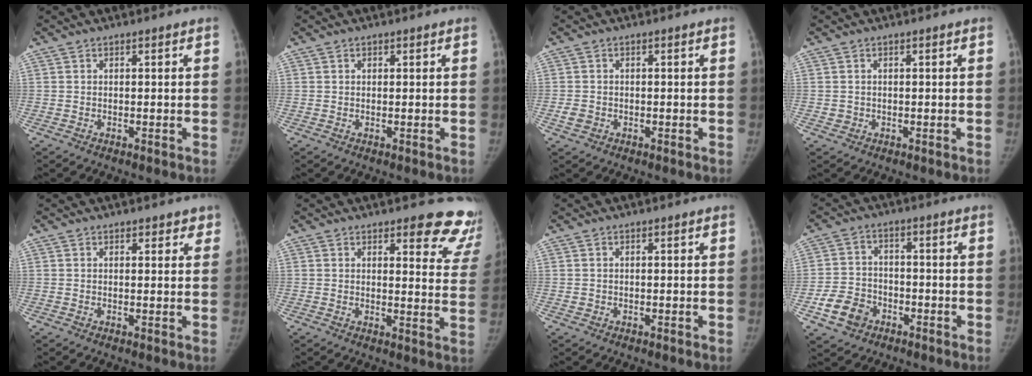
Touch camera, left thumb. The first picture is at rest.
{"total": 0.5, "force": [0.1, 0.4, 0.2], "torque": [0.001, 0.001, 0.002]}
{"total": 2.3, "force": [-0.8, 1.9, 0.9], "torque": [-0.011, 0.006, -0.012]}
{"total": 1.3, "force": [-0.3, 1.2, 0.2], "torque": [0.001, 0.004, -0.002]}
{"total": 2.5, "force": [1.8, 1.4, 1.0], "torque": [0.017, -0.007, 0.017]}
{"total": 11.9, "force": [10.3, 3.9, 4.5], "torque": [0.000, -0.080, 0.091]}
{"total": 0.7, "force": [-0.2, 0.7, 0.1], "torque": [0.002, 0.003, -0.003]}
{"total": 7.7, "force": [-3.8, 6.0, 3.1], "torque": [-0.043, 0.023, -0.066]}